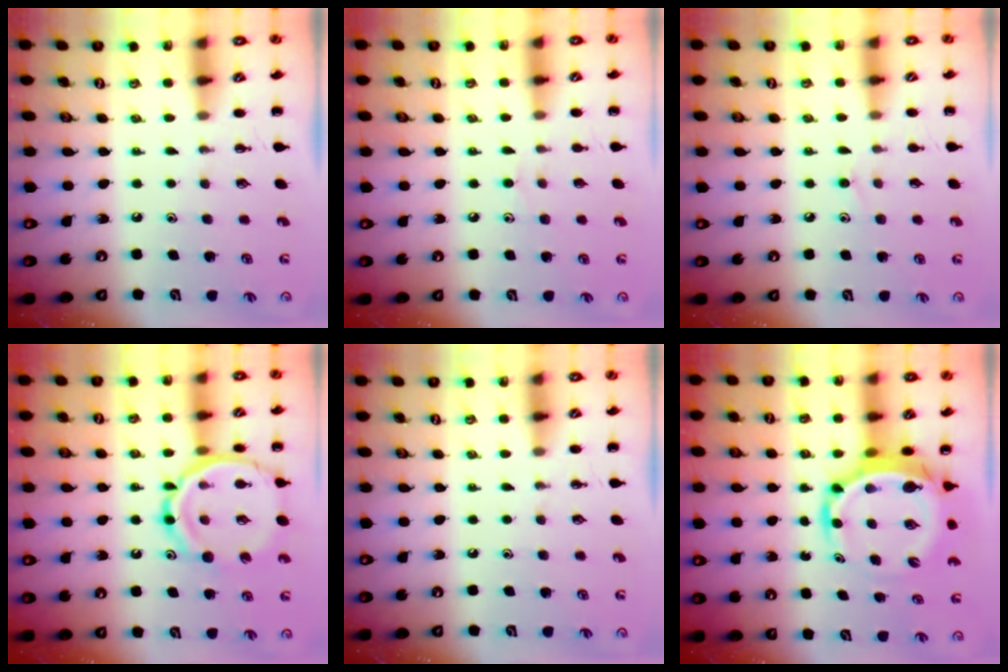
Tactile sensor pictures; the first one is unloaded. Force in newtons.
{"total": 5.0, "press": 4.6, "slide": 1.8}
{"total": 7.1, "press": 6.7, "slide": 2.3}
{"total": 16.3, "press": 16.1, "slide": 2.5}
{"total": 0.0}
{"total": 7.0, "press": 6.7, "slide": 2.1}